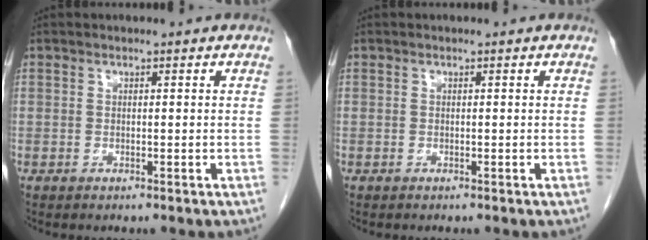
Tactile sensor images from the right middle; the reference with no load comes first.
{"total": 0.0}